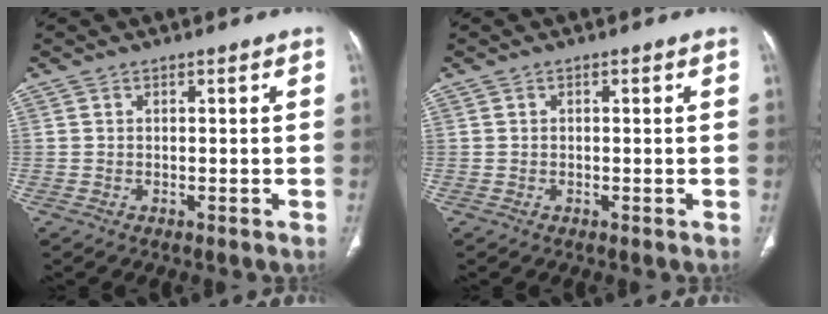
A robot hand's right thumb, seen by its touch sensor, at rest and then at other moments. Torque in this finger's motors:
{"motor_torque": [0.09, 0.01, -0.43, 0.33, -0.03]}